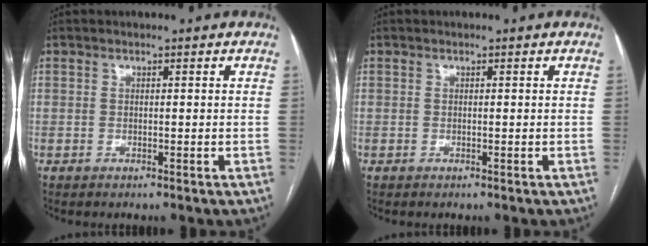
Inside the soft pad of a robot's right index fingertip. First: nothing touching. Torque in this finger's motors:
{"motor_torque": [0.00, 0.00, 0.00, 0.00]}